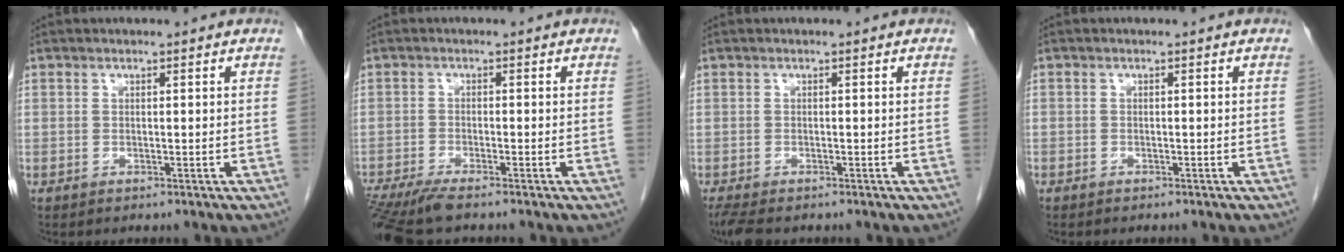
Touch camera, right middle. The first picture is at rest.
{"total": 7.3, "force": [-6.1, 0.5, 4.0], "torque": [-0.067, -0.021, -0.108]}
{"total": 4.8, "force": [-3.9, 1.4, 2.5], "torque": [-0.047, -0.014, -0.062]}
{"total": 1.1, "force": [-0.8, 0.7, 0.1], "torque": [-0.004, 0.003, -0.012]}